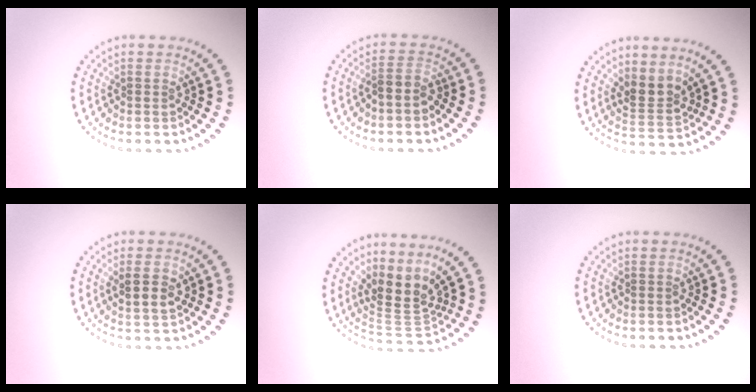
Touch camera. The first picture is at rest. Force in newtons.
{"total": 1.8, "press": 1.6, "slide": 0.9}
{"total": 2.6, "press": 2.0, "slide": 1.6}
{"total": 2.5, "press": 2.4, "slide": 0.8}
{"total": 3.9, "press": 2.6, "slide": 2.9}
{"total": 0.0}